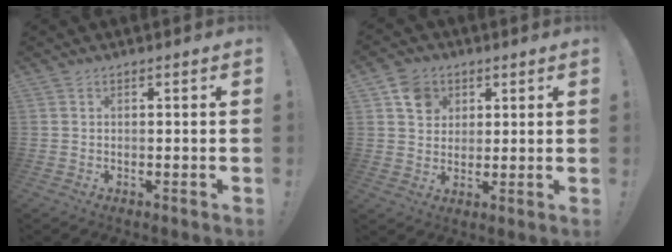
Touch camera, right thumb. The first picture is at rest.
{"total": 7.8, "force": [3.5, 6.7, 2.1], "torque": [-0.024, -0.015, 0.070]}